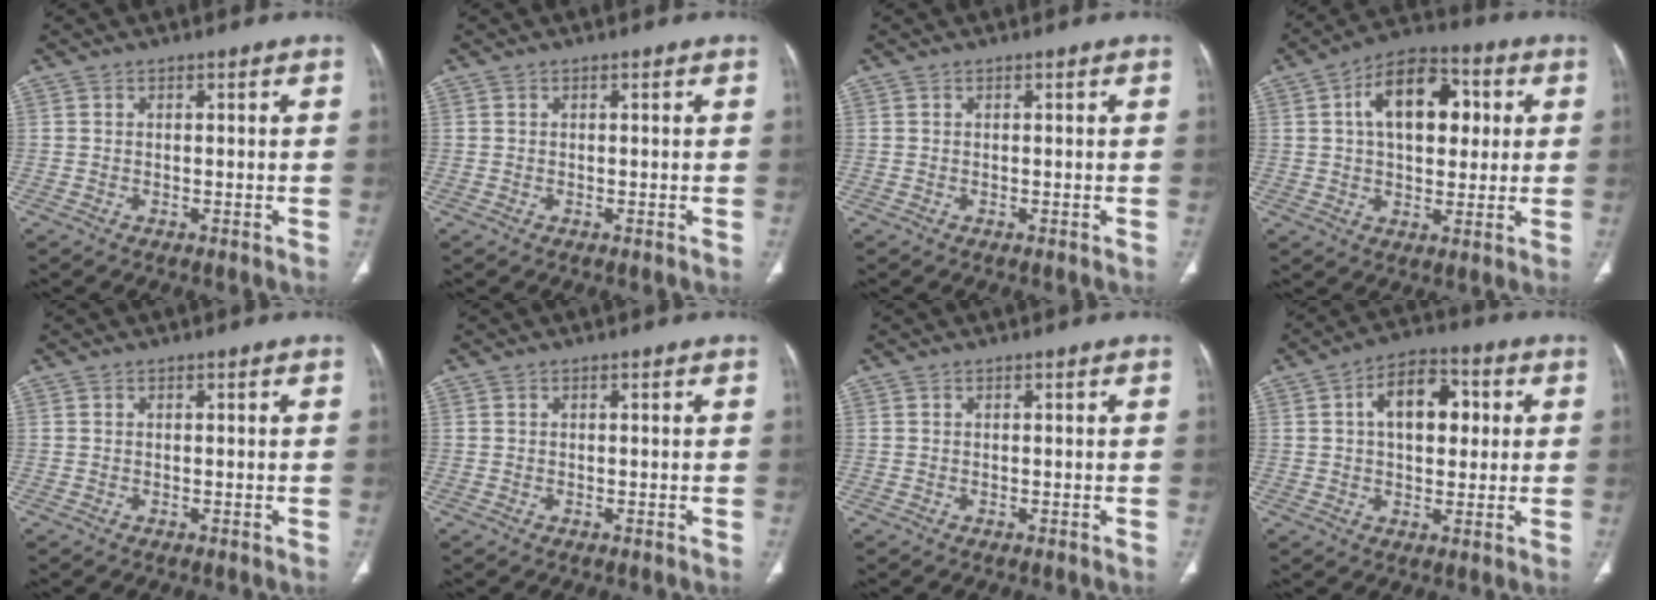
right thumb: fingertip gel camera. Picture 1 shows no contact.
{"total": 0.0}
{"total": 0.0}
{"total": 15.2, "force": [3.6, 9.0, 11.8], "torque": [-0.154, 0.014, 0.051]}
{"total": 0.0}
{"total": 0.0}
{"total": 0.0}
{"total": 11.5, "force": [2.4, 6.8, 8.9], "torque": [-0.112, 0.015, 0.033]}